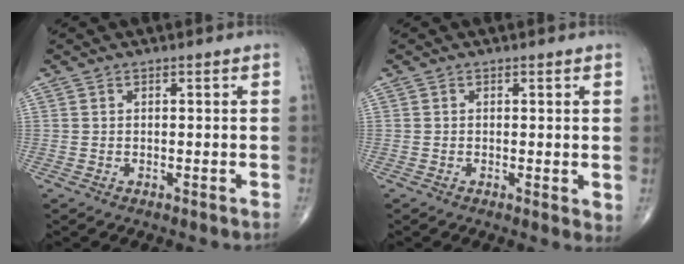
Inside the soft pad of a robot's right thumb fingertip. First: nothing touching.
{"total": 2.1, "force": [0.1, 0.7, 2.0], "torque": [-0.029, -0.009, -0.003]}